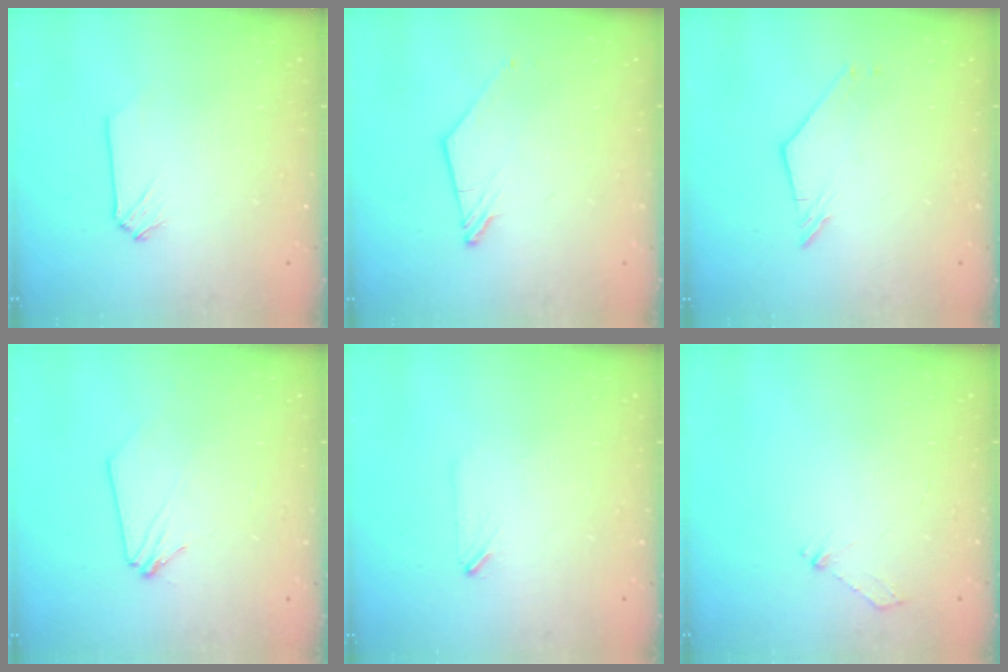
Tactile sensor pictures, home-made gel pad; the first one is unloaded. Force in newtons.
{"total": 0.8, "press": 0.8, "slide": 0.2}
{"total": 2.1, "press": 2.1, "slide": 0.1}
{"total": 2.6, "press": 2.5, "slide": 0.4}
{"total": 0.7, "press": 0.6, "slide": 0.3}
{"total": 3.0, "press": 2.9, "slide": 0.4}